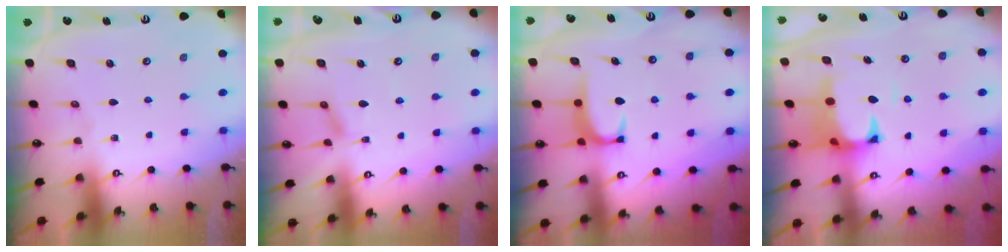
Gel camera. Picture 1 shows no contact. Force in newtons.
{"total": 2.1, "press": 2.0, "slide": 0.5}
{"total": 1.8, "press": 1.7, "slide": 0.6}
{"total": 2.6, "press": 2.4, "slide": 1.1}